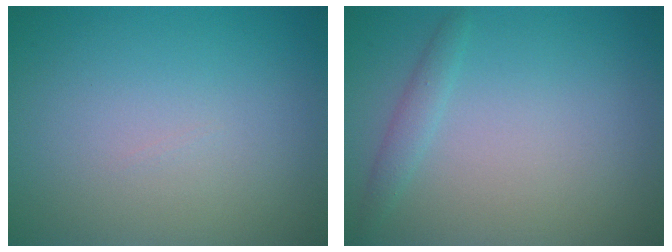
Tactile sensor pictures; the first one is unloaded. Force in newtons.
{"total": 1.3, "press": 1.3, "slide": 0.1}